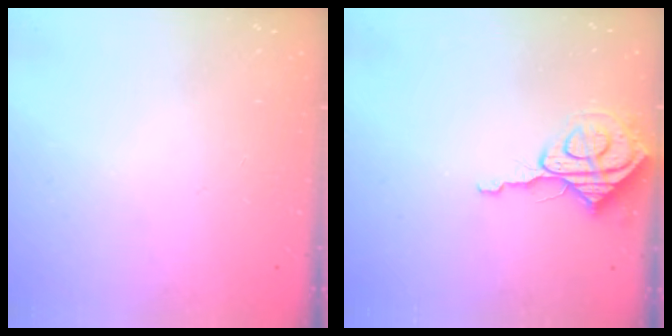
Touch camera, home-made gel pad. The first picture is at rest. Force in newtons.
{"total": 7.7, "press": 7.7, "slide": 0.6}